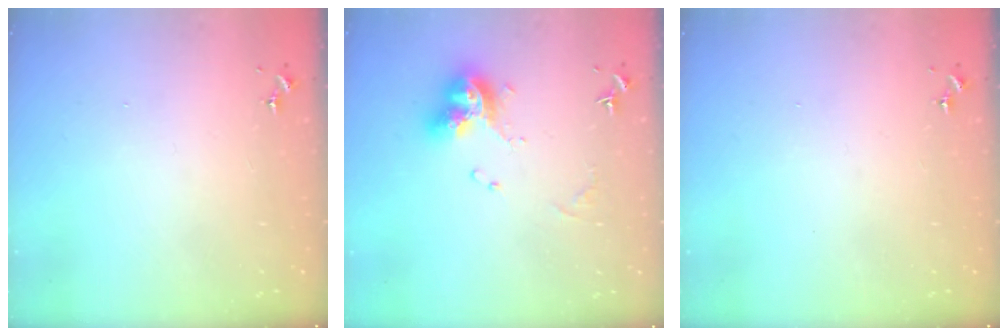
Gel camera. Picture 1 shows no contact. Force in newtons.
{"total": 12.9, "press": 12.8, "slide": 1.4}
{"total": 0.0}